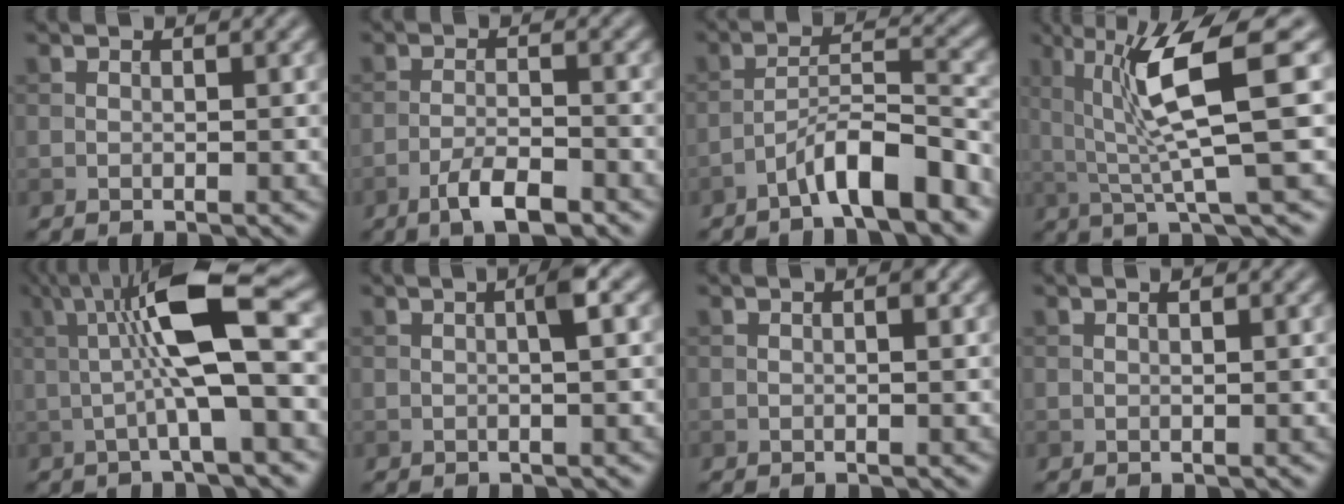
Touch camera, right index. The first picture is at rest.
{"total": 3.9, "force": [-2.5, 0.9, 2.8], "torque": [-0.054, 0.004, -0.049]}
{"total": 5.9, "force": [-4.0, 0.9, 4.2], "torque": [-0.067, 0.016, -0.069]}
{"total": 8.4, "force": [1.8, 1.4, 8.1], "torque": [-0.134, 0.002, 0.031]}
{"total": 9.1, "force": [1.1, 1.6, 8.9], "torque": [-0.143, 0.010, 0.013]}
{"total": 2.1, "force": [0.2, 0.2, 2.0], "torque": [-0.034, 0.006, 0.002]}
{"total": 0.9, "force": [0.1, 0.1, 0.9], "torque": [-0.015, 0.001, 0.001]}
{"total": 0.7, "force": [0.3, 0.1, 0.6], "torque": [-0.012, 0.004, 0.004]}